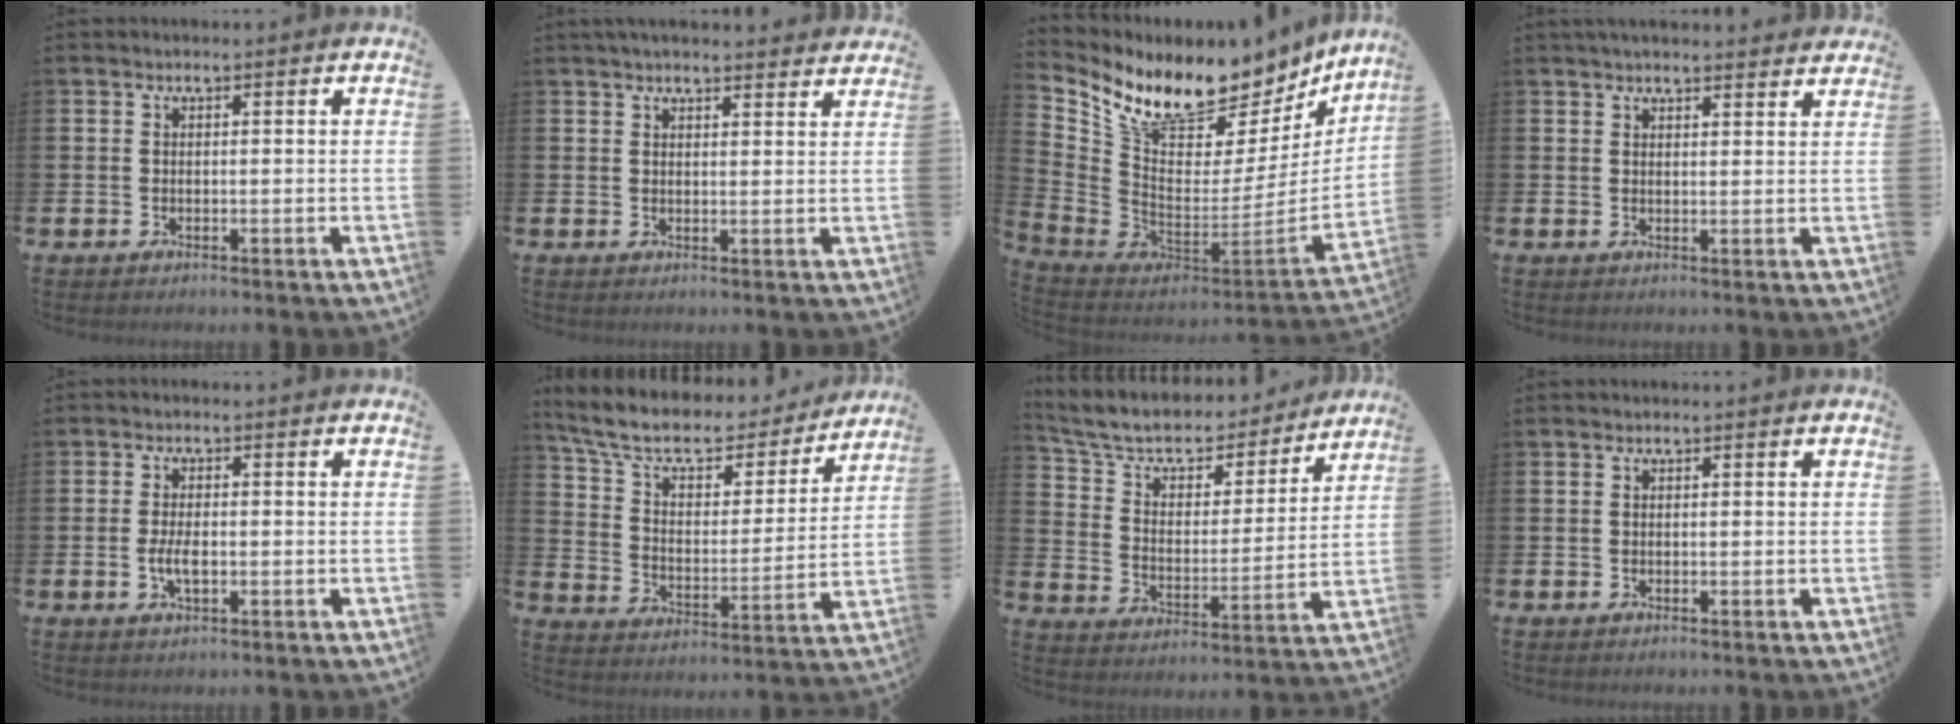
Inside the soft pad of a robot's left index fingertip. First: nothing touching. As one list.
[{"total": 3.1, "force": [3.0, 0.3, 0.4], "torque": [-0.014, -0.011, 0.056]}, {"total": 10.1, "force": [8.9, 3.9, 2.9], "torque": [-0.094, -0.085, 0.154]}, {"total": 3.0, "force": [2.9, 0.3, 0.4], "torque": [-0.013, -0.012, 0.054]}, {"total": 3.1, "force": [-0.5, 1.3, 2.7], "torque": [-0.056, -0.003, -0.013]}, {"total": 9.7, "force": [8.3, 3.5, 3.8], "torque": [-0.112, -0.050, 0.141]}, {"total": 8.3, "force": [7.4, 3.0, 2.3], "torque": [-0.089, -0.046, 0.129]}, {"total": 0.0}]